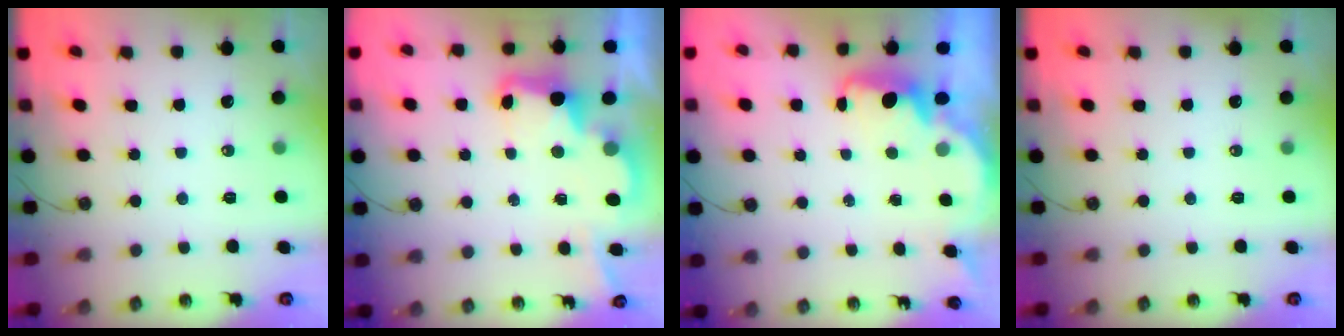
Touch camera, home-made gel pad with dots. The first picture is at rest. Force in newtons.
{"total": 4.7, "press": 4.6, "slide": 0.5}
{"total": 2.3, "press": 2.2, "slide": 0.6}
{"total": 0.0}